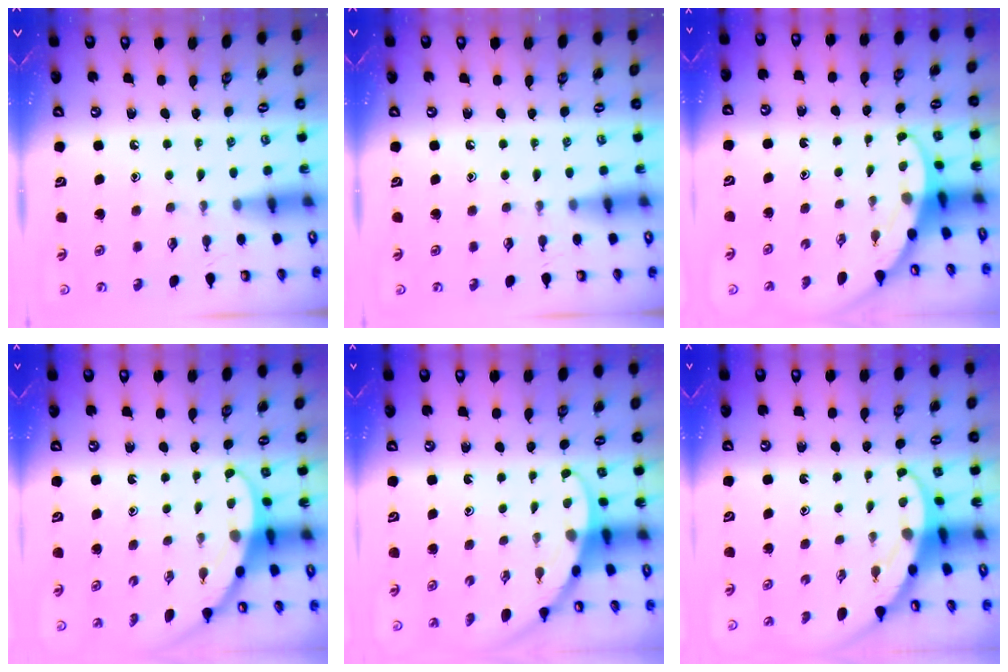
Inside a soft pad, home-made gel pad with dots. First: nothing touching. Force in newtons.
{"total": 0.0}
{"total": 3.5, "press": 3.5, "slide": 0.2}
{"total": 3.2, "press": 3.2, "slide": 0.1}
{"total": 3.1, "press": 3.1, "slide": 0.1}
{"total": 3.9, "press": 3.9, "slide": 0.5}